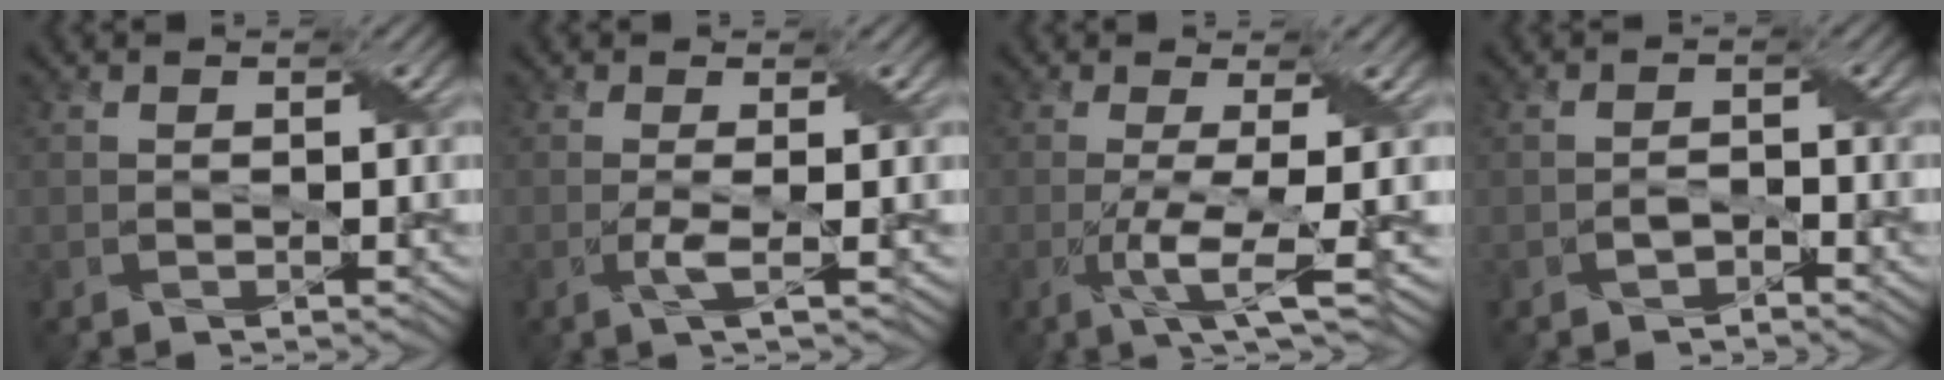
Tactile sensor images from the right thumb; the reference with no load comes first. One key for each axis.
{"total": 2.1, "fx": -0.3, "fy": 0.3, "fz": 2.0, "tx": -0.042, "ty": 0.001, "tz": -0.012}
{"total": 5.8, "fx": -1.4, "fy": 1.1, "fz": 5.6, "tx": -0.099, "ty": 0.001, "tz": -0.030}
{"total": 1.3, "fx": -1.0, "fy": 0.6, "fz": 0.4, "tx": -0.009, "ty": 0.002, "tz": -0.021}